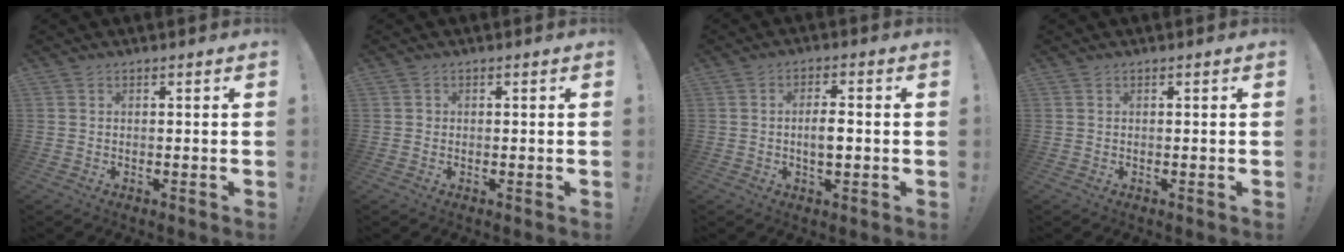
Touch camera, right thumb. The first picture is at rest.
{"total": 0.7, "force": [-0.1, 0.6, 0.1], "torque": [-0.006, 0.005, -0.001]}
{"total": 4.7, "force": [-0.5, 1.9, 4.3], "torque": [-0.068, 0.001, -0.015]}
{"total": 0.0}